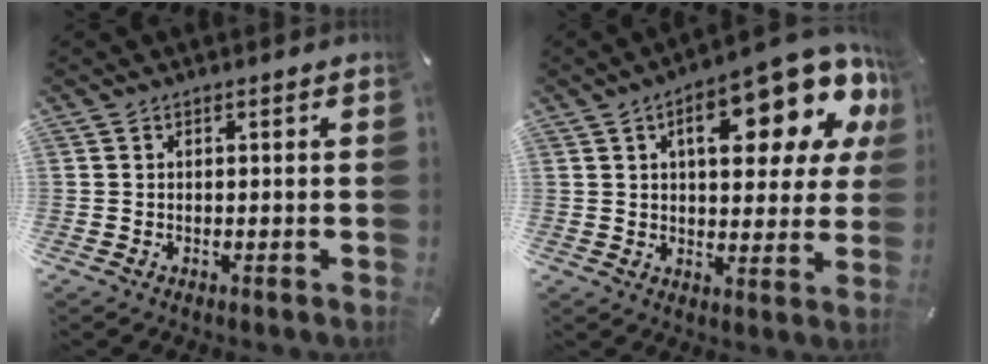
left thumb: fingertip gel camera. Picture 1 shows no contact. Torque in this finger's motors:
{"motor_torque": [2.45, 2.56, 1.67, -1.10, 0.20]}